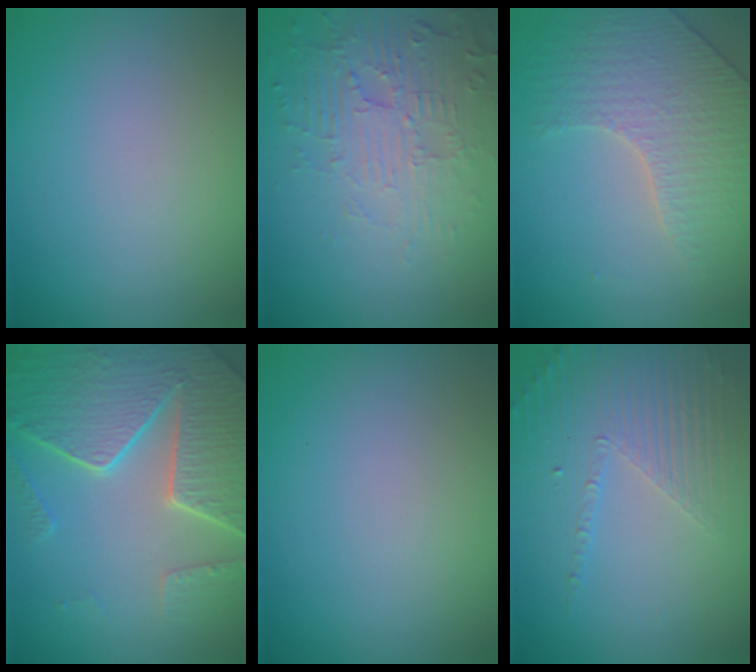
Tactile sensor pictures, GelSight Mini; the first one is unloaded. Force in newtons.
{"total": 4.5, "press": 3.3, "slide": 3.1}
{"total": 3.9, "press": 3.5, "slide": 1.7}
{"total": 8.2, "press": 6.1, "slide": 5.6}
{"total": 0.0}
{"total": 4.3, "press": 3.1, "slide": 3.0}